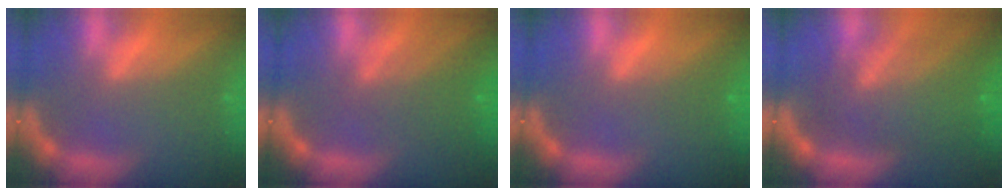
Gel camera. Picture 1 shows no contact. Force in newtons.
{"total": 4.1}
{"total": 1.5}
{"total": 9.1}